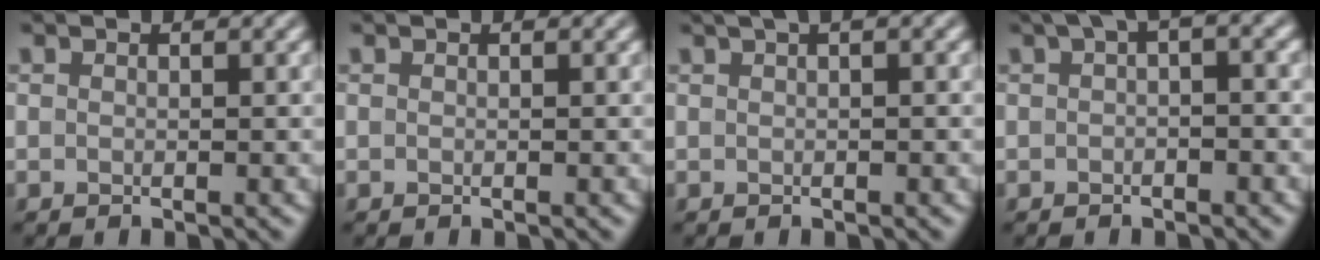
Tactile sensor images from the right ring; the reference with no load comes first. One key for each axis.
{"total": 0.0}
{"total": 1.7, "fx": 0.9, "fy": 0.5, "fz": 1.4, "tx": -0.022, "ty": 0.008, "tz": 0.010}
{"total": 2.6, "fx": 0.7, "fy": 1.1, "fz": 2.2, "tx": -0.032, "ty": 0.013, "tz": 0.002}